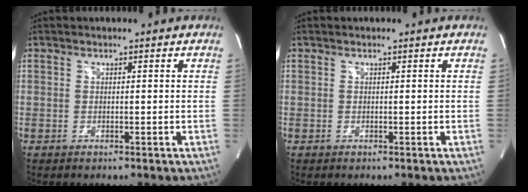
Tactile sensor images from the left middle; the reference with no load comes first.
{"total": 0.0}